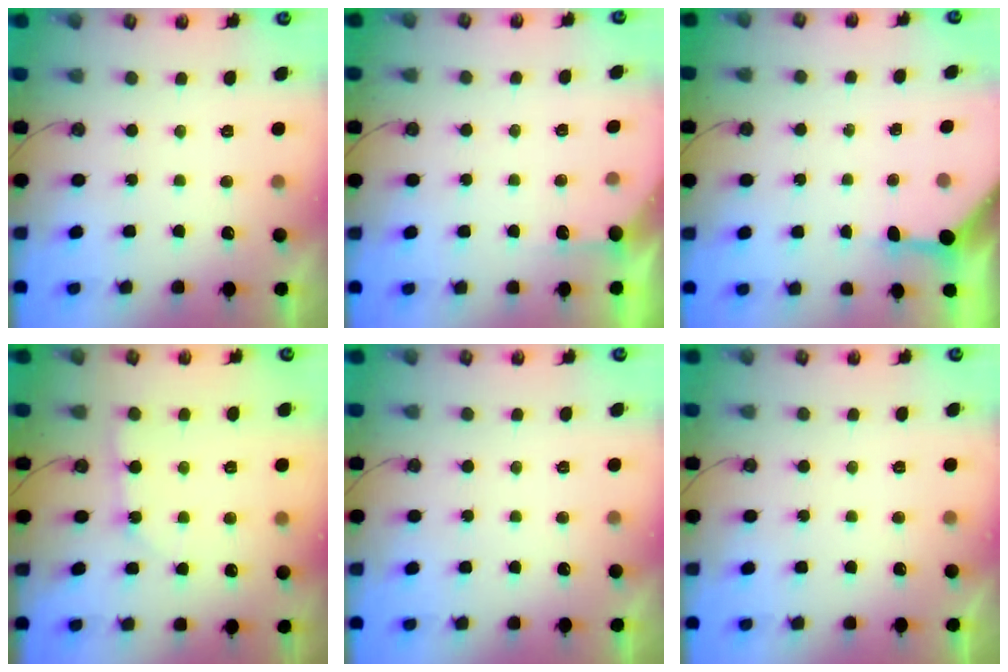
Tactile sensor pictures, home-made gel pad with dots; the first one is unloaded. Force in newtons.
{"total": 2.3, "press": 2.3, "slide": 0.2}
{"total": 3.8, "press": 3.8, "slide": 0.4}
{"total": 2.2, "press": 2.2, "slide": 0.3}
{"total": 0.0}
{"total": 0.0}